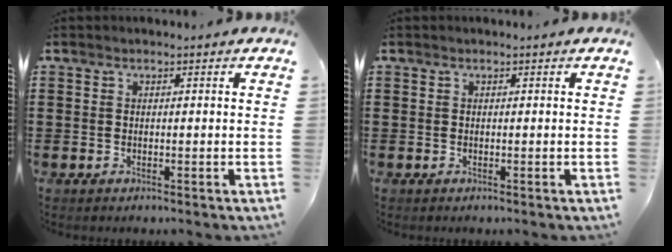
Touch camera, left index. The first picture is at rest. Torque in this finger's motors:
{"motor_torque": [0.00, 0.00, 0.00, 0.00]}